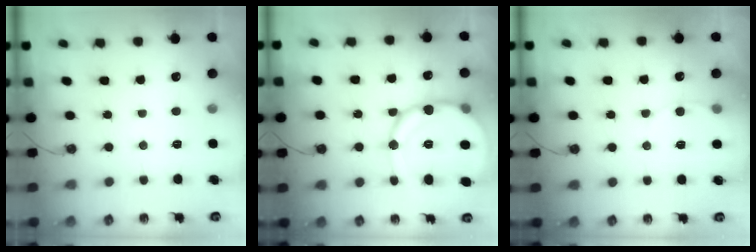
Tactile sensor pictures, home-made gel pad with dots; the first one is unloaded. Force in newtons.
{"total": 19.2, "press": 19.0, "slide": 2.4}
{"total": 5.0, "press": 5.0, "slide": 0.5}